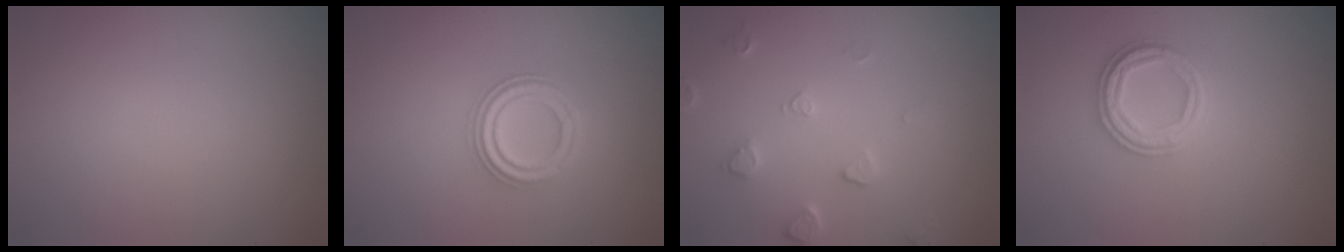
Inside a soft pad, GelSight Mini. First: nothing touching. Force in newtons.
{"total": 2.9, "press": 2.7, "slide": 1.2}
{"total": 2.2, "press": 2.2, "slide": 0.4}
{"total": 2.7, "press": 2.7, "slide": 0.3}